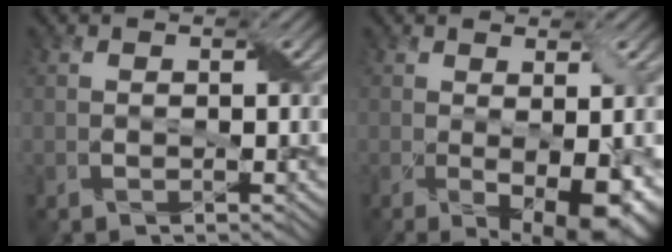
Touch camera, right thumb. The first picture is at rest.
{"total": 7.6, "force": [-1.2, 2.8, 6.9], "torque": [-0.101, -0.022, 0.007]}